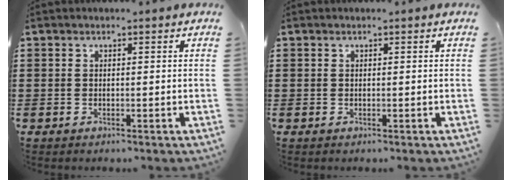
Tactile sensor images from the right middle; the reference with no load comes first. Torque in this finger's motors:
{"motor_torque": [-1.73, -0.40, 0.26, -0.01]}